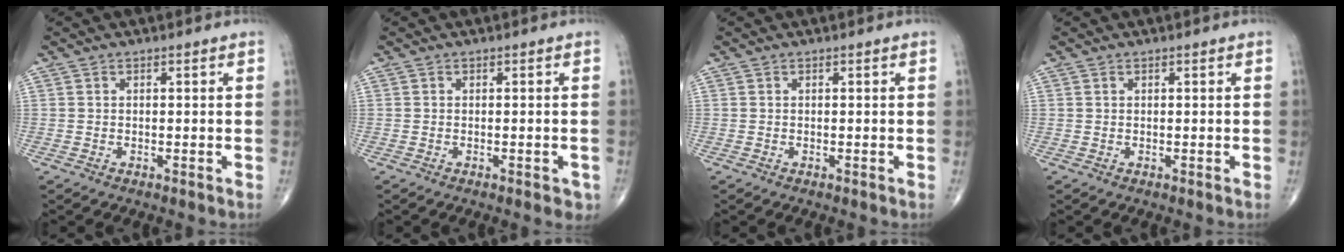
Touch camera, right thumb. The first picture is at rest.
{"total": 2.2, "force": [-1.0, 0.8, 1.7], "torque": [-0.015, -0.001, -0.010]}
{"total": 0.0}
{"total": 0.0}